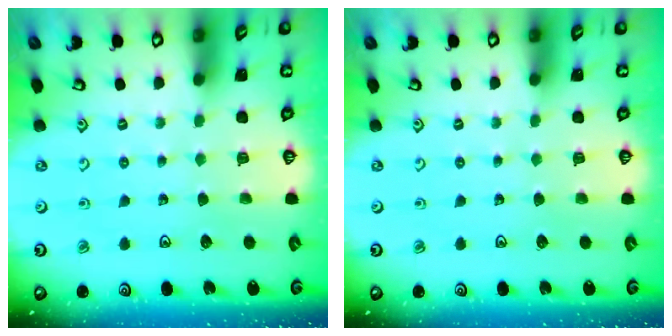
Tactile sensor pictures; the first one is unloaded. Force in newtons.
{"total": 0.0}